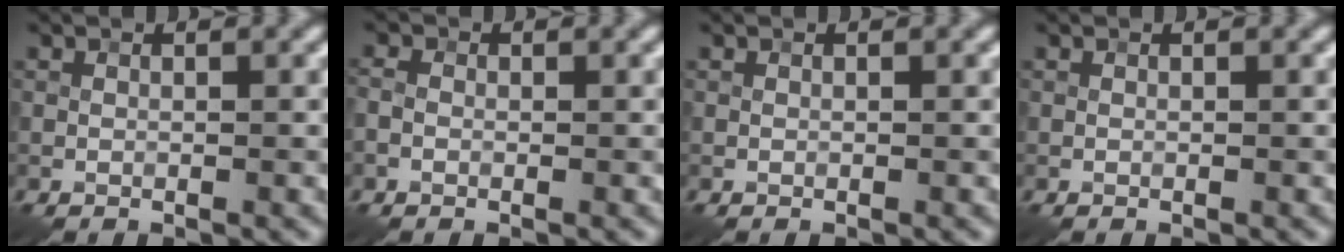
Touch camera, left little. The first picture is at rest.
{"total": 1.1, "force": [-0.4, 0.8, 0.6], "torque": [-0.012, 0.003, -0.013]}
{"total": 0.0}
{"total": 0.0}